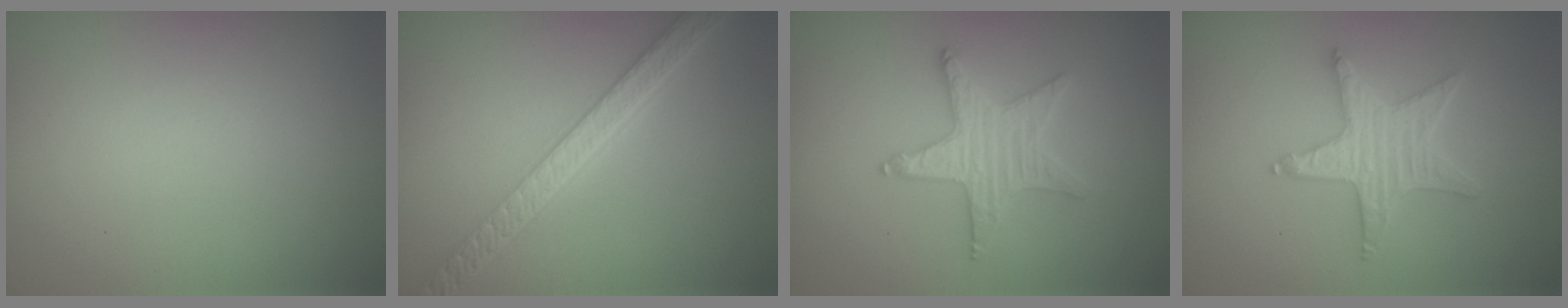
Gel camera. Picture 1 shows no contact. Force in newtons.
{"total": 5.6, "press": 4.3, "slide": 3.5}
{"total": 3.2, "press": 3.1, "slide": 0.3}
{"total": 3.4, "press": 3.2, "slide": 1.0}